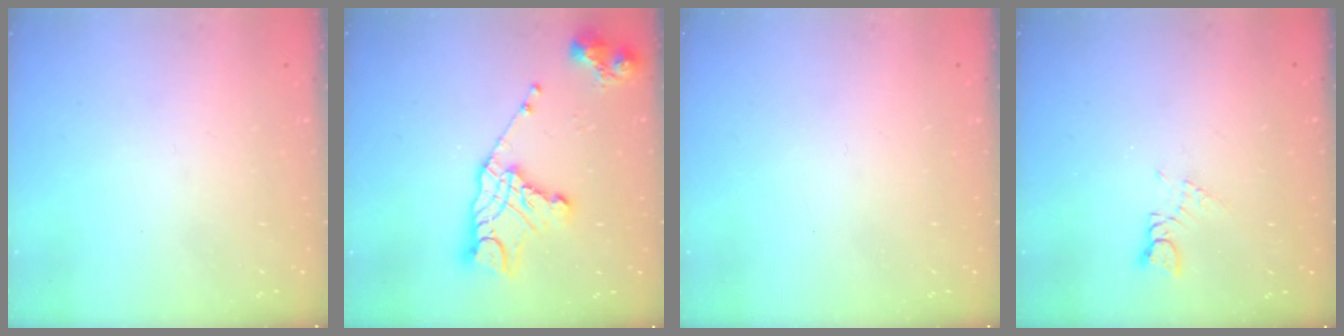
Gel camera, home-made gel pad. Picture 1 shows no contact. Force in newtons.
{"total": 16.8, "press": 16.7, "slide": 1.4}
{"total": 0.0}
{"total": 1.4, "press": 1.4, "slide": 0.2}